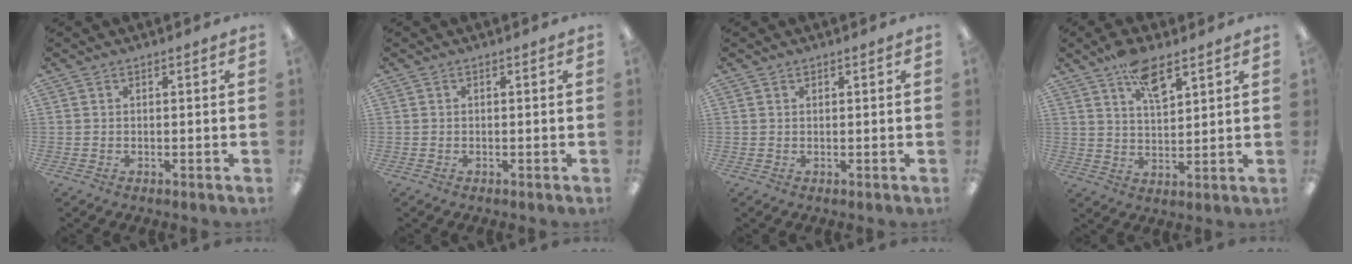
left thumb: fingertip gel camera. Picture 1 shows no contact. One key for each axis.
{"total": 0.0}
{"total": 0.7, "fx": 0.6, "fy": 0.3, "fz": 0.1, "tx": -0.003, "ty": 0.001, "tz": 0.011}
{"total": 9.6, "fx": 6.3, "fy": 3.9, "fz": 6.0, "tx": -0.099, "ty": -0.028, "tz": 0.111}